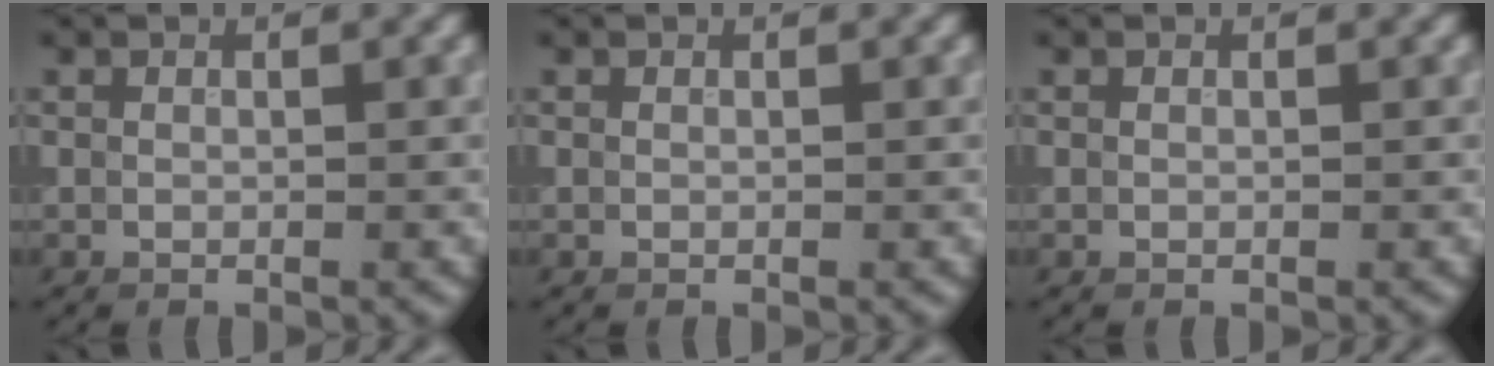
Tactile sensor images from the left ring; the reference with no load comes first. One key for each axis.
{"total": 0.0}
{"total": 0.0}